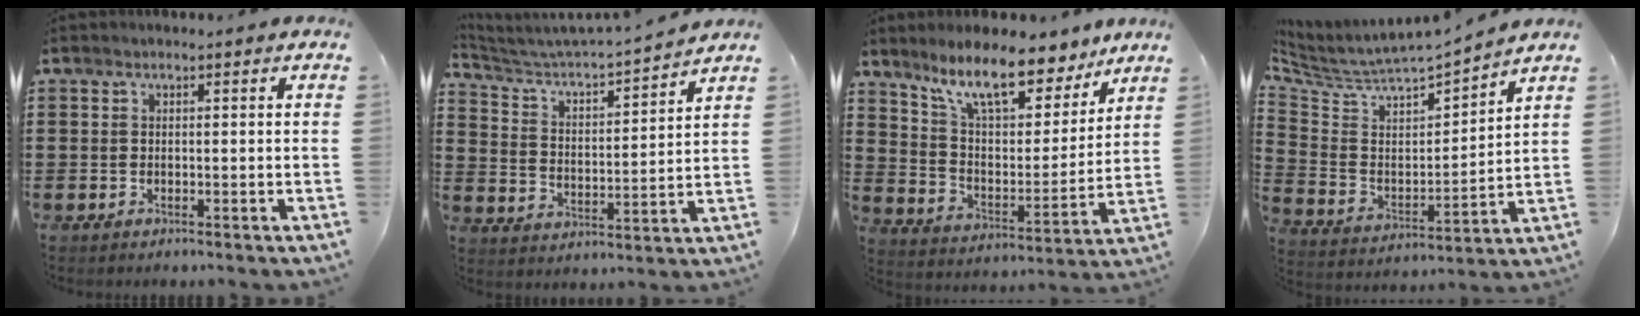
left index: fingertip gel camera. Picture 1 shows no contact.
{"total": 3.5, "force": [3.3, 0.1, 1.1], "torque": [-0.044, -0.033, 0.044]}
{"total": 10.8, "force": [8.8, 2.7, 5.6], "torque": [-0.125, -0.045, 0.153]}
{"total": 4.1, "force": [3.9, 1.1, 0.9], "torque": [-0.046, -0.042, 0.058]}